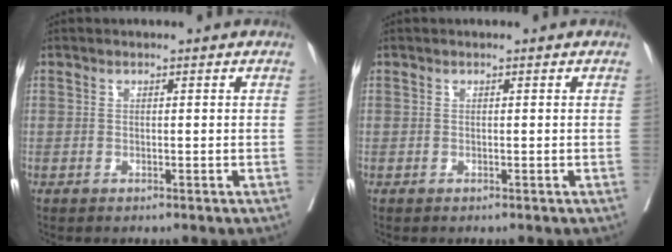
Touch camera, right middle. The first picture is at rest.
{"total": 0.0}